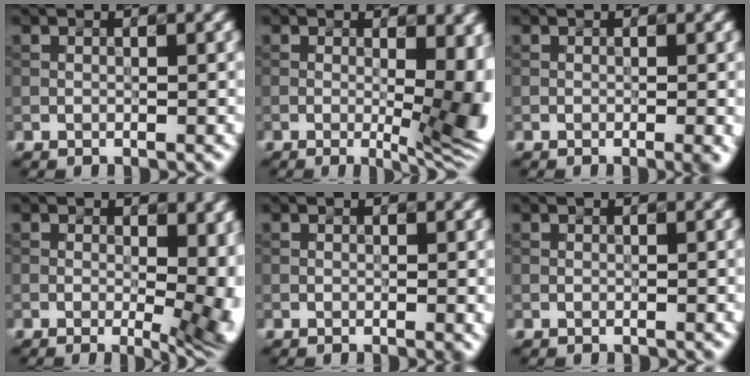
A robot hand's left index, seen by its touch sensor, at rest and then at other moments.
{"total": 11.5, "force": [-0.6, 4.4, 10.6], "torque": [-0.090, 0.019, 0.004]}
{"total": 2.3, "force": [-0.6, 0.8, 2.1], "torque": [-0.012, 0.014, -0.004]}
{"total": 11.7, "force": [-0.5, 5.4, 10.4], "torque": [-0.080, 0.031, 0.005]}
{"total": 1.1, "force": [-0.2, 0.3, 1.0], "torque": [-0.009, 0.008, 0.000]}
{"total": 0.0}